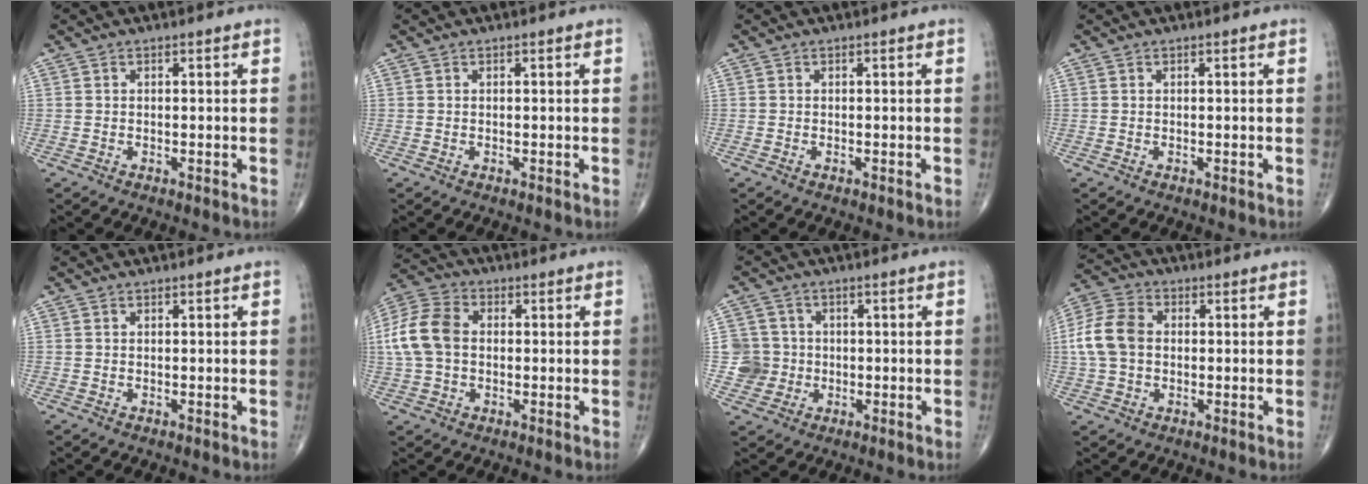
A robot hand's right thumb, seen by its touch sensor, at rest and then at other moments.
{"total": 0.0}
{"total": 0.0}
{"total": 0.0}
{"total": 0.0}
{"total": 10.5, "force": [0.5, 7.5, 7.3], "torque": [-0.154, 0.025, 0.004]}
{"total": 5.4, "force": [-0.4, 5.4, 0.1], "torque": [0.027, 0.011, -0.011]}
{"total": 9.5, "force": [0.3, 6.9, 6.4], "torque": [-0.132, 0.022, 0.000]}